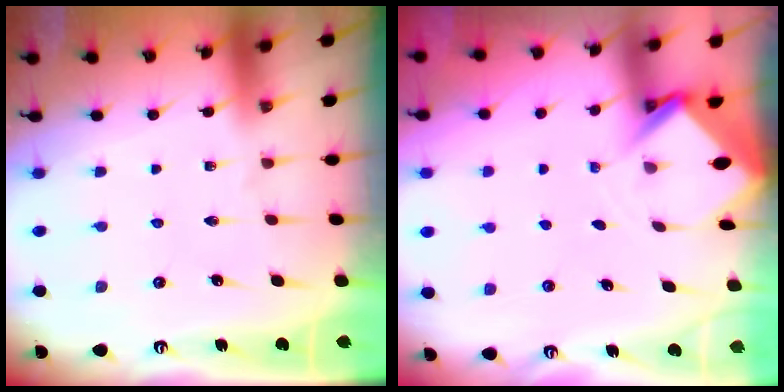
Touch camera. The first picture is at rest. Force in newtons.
{"total": 3.0, "press": 3.0, "slide": 0.2}